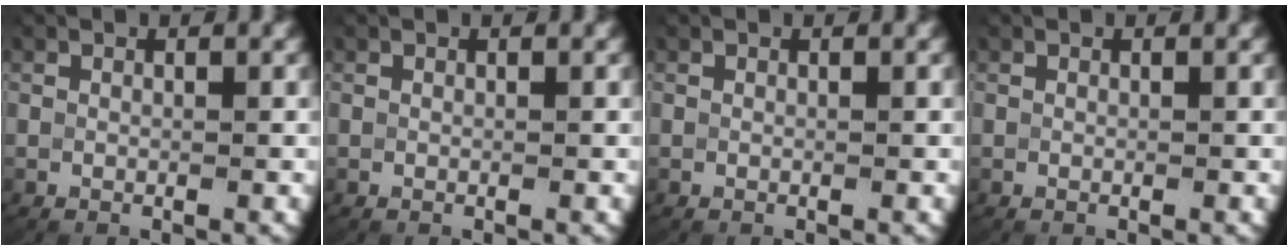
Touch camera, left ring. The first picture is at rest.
{"total": 0.0}
{"total": 0.0}
{"total": 0.0}